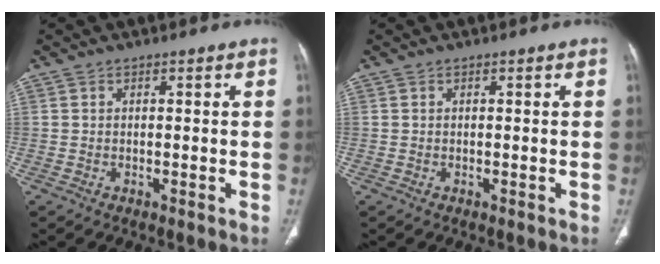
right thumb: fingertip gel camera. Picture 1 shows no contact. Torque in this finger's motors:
{"motor_torque": [0.00, 0.00, -0.28, 0.09, 0.00]}